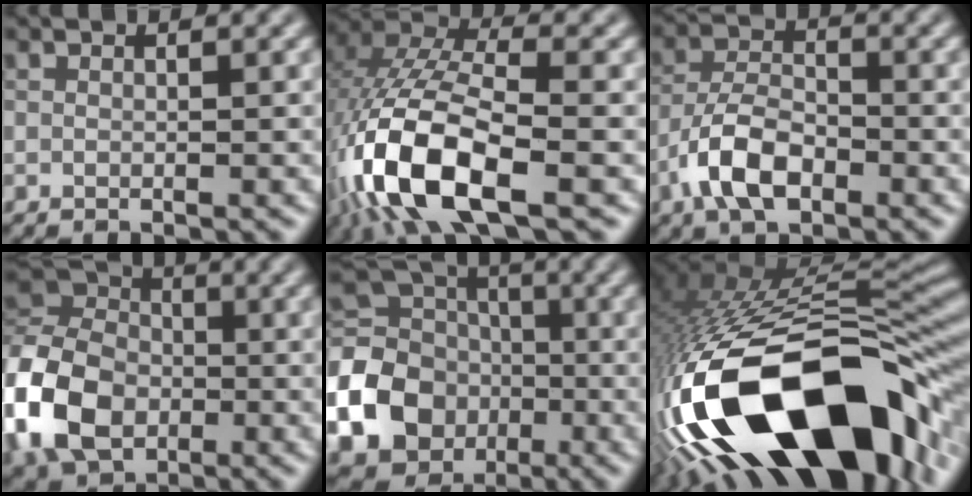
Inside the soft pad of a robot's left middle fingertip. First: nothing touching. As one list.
[{"total": 12.4, "force": [-5.1, 5.1, 10.1], "torque": [-0.222, -0.003, -0.100]}, {"total": 5.3, "force": [-2.6, 2.7, 3.7], "torque": [-0.071, 0.006, -0.058]}, {"total": 9.7, "force": [-3.3, 7.0, 5.7], "torque": [-0.132, 0.001, -0.082]}, {"total": 13.4, "force": [-4.5, 11.3, 5.6], "torque": [-0.143, -0.027, -0.112]}, {"total": 20.0, "force": [-7.7, 9.1, 16.1], "torque": [-0.318, -0.030, -0.107]}]